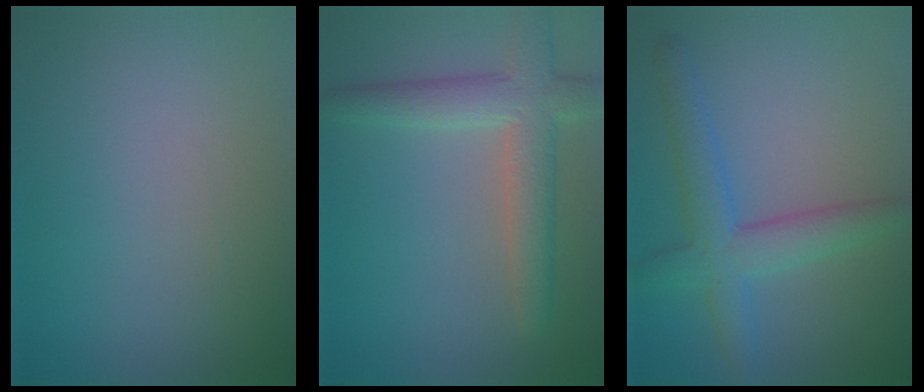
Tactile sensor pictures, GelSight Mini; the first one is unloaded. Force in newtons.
{"total": 4.9, "press": 4.9, "slide": 0.3}
{"total": 4.6, "press": 4.6, "slide": 0.2}